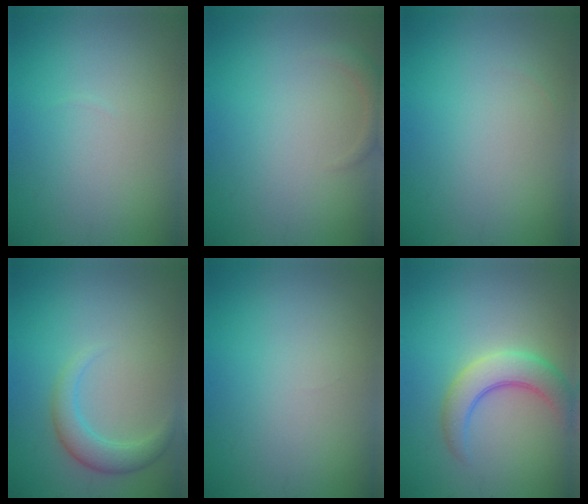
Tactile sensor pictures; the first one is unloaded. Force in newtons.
{"total": 1.2, "press": 1.2, "slide": 0.1}
{"total": 0.0}
{"total": 2.8, "press": 2.8, "slide": 0.2}
{"total": 0.0}
{"total": 4.3, "press": 4.3, "slide": 0.3}